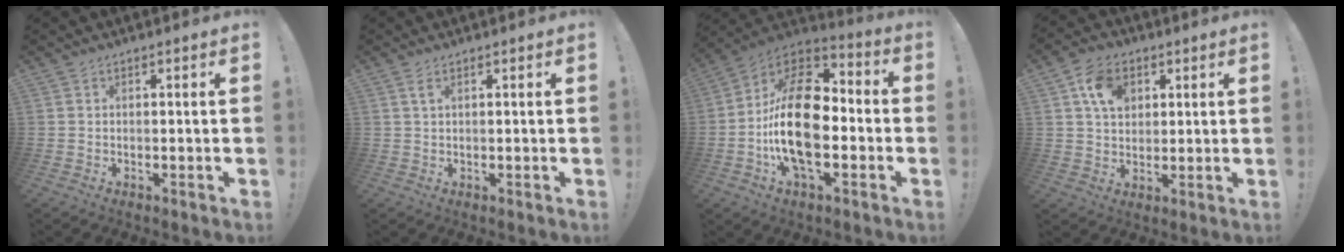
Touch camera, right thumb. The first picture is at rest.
{"total": 2.0, "force": [0.8, 0.7, 1.7], "torque": [-0.036, 0.002, 0.014]}
{"total": 24.0, "force": [-3.2, 12.7, 20.1], "torque": [-0.385, 0.026, -0.049]}
{"total": 9.3, "force": [3.4, 7.1, 4.8], "torque": [-0.077, 0.002, 0.067]}